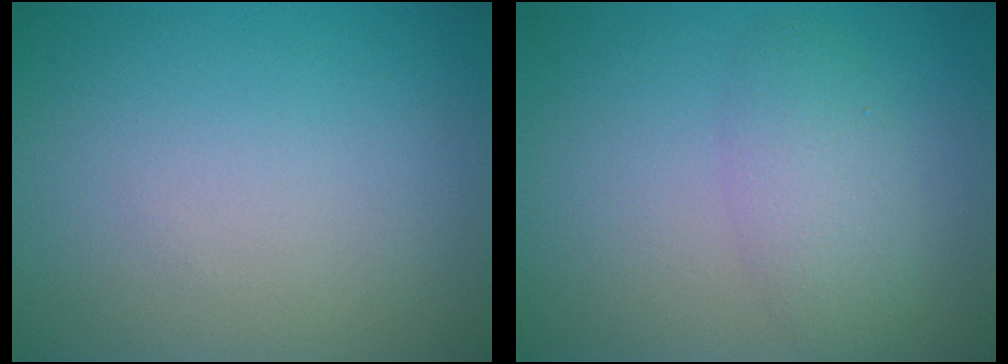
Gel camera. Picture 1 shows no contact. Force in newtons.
{"total": 3.0, "press": 3.0, "slide": 0.2}